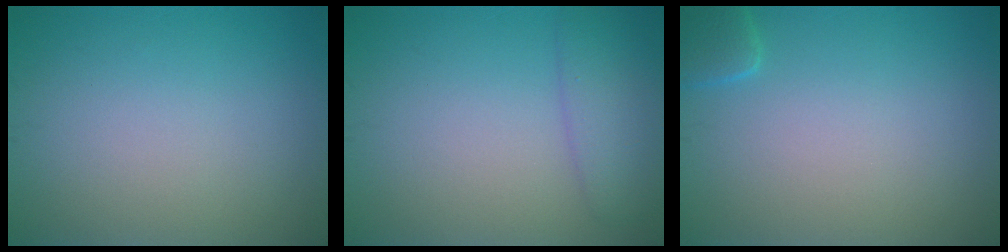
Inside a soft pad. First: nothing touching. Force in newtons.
{"total": 2.8, "press": 2.8, "slide": 0.1}
{"total": 1.7, "press": 1.7, "slide": 0.2}